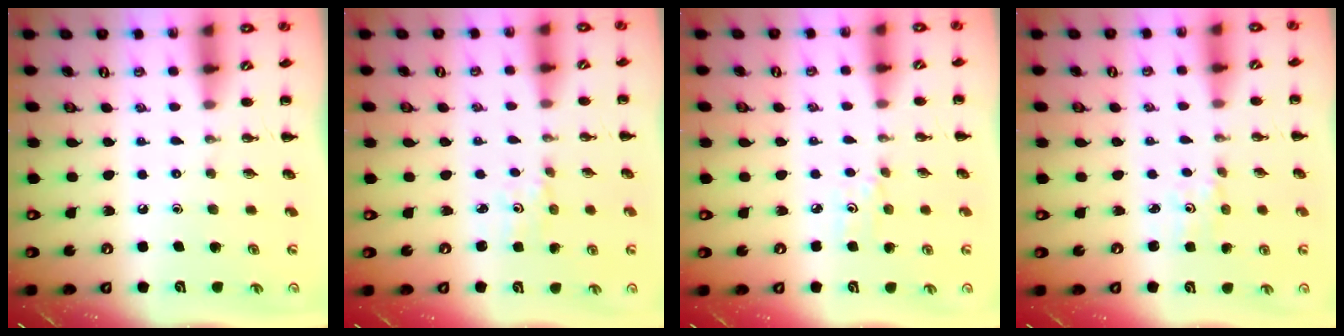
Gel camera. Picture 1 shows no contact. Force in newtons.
{"total": 0.9, "press": 0.9, "slide": 0.3}
{"total": 3.3, "press": 3.1, "slide": 1.0}
{"total": 0.9, "press": 0.9, "slide": 0.3}